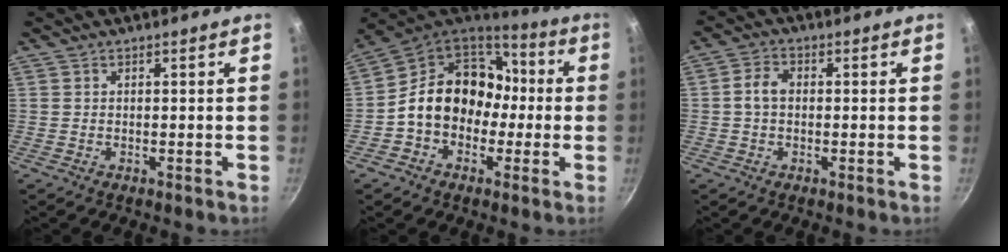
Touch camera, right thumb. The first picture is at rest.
{"total": 16.5, "force": [-1.1, 13.3, 9.6], "torque": [-0.113, 0.059, -0.029]}
{"total": 3.9, "force": [0.0, 2.6, 2.8], "torque": [-0.056, 0.015, -0.007]}